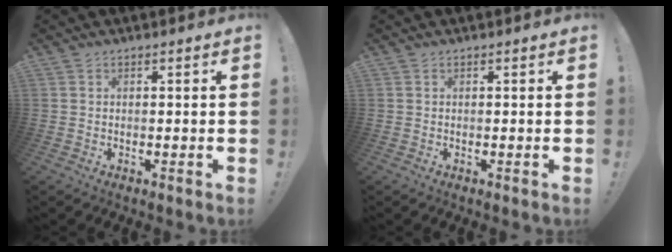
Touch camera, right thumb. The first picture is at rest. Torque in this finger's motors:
{"motor_torque": [0.00, 0.00, 0.00, 0.00, 0.00]}